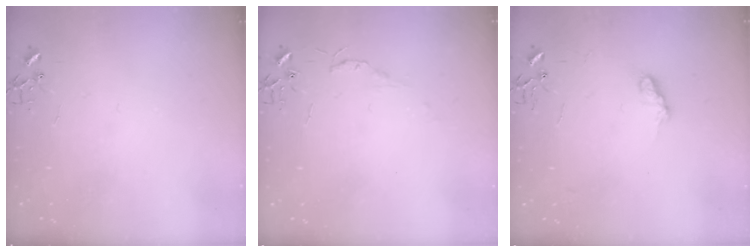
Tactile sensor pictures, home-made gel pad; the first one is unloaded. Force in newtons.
{"total": 4.8, "press": 4.8, "slide": 0.7}
{"total": 7.6, "press": 7.6, "slide": 0.5}